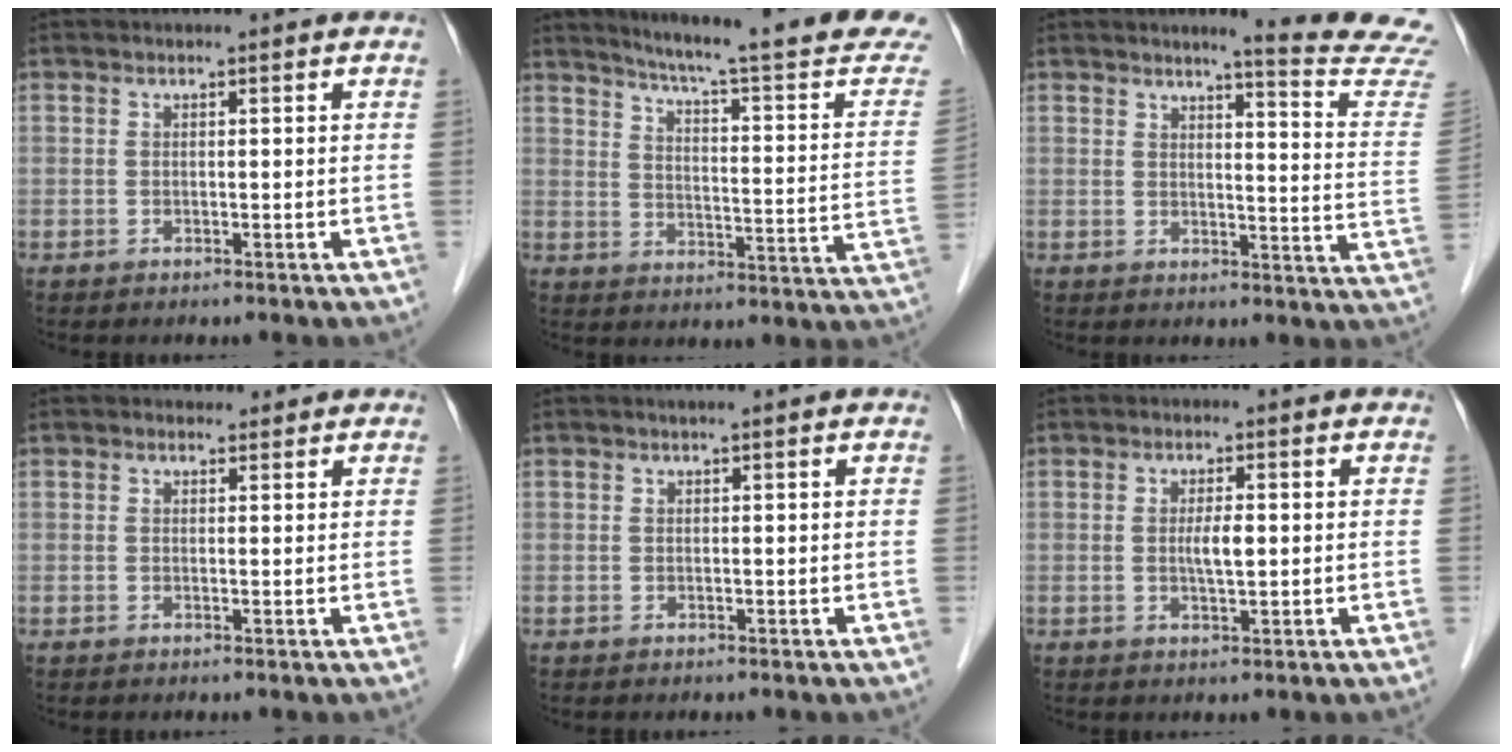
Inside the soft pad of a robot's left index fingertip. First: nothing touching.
{"total": 21.7, "force": [19.2, -0.5, 10.0], "torque": [-0.144, -0.076, 0.234]}
{"total": 12.9, "force": [12.2, -1.8, 3.6], "torque": [-0.041, -0.101, 0.123]}
{"total": 1.4, "force": [1.1, 0.8, -0.1], "torque": [-0.002, 0.004, 0.013]}
{"total": 1.0, "force": [0.8, -0.1, 0.6], "torque": [-0.010, 0.011, 0.016]}
{"total": 2.7, "force": [0.1, 0.3, 2.6], "torque": [-0.050, -0.002, 0.004]}